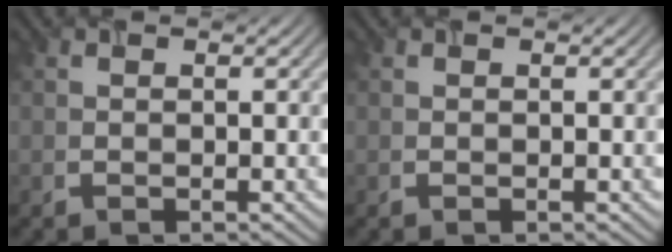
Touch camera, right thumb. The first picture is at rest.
{"total": 0.0}